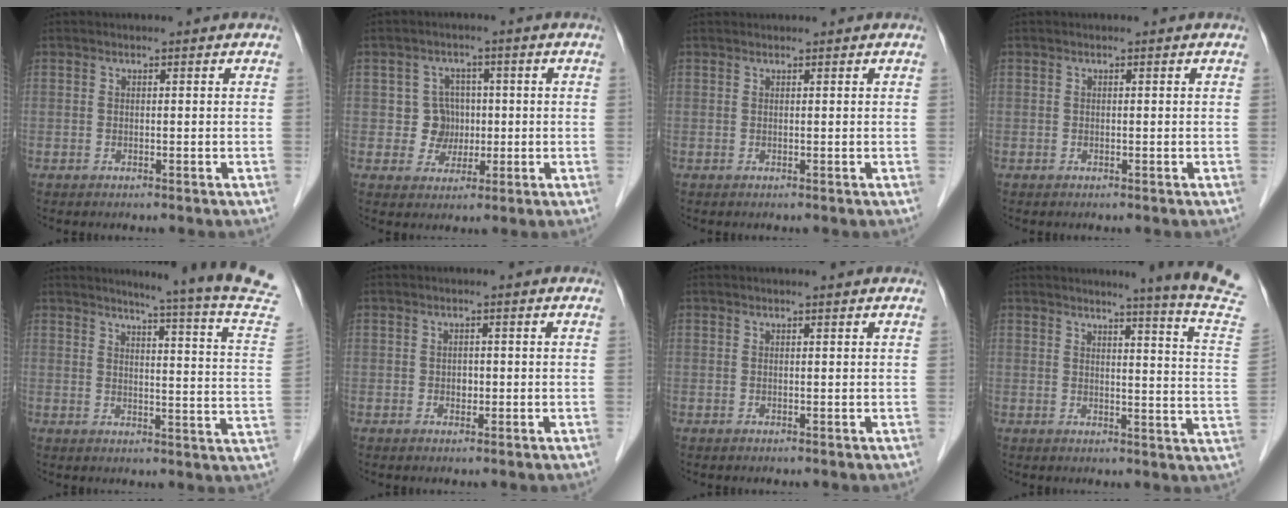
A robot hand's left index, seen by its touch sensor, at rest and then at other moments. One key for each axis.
{"total": 4.6, "fx": 0.0, "fy": 4.5, "fz": 0.5, "tx": -0.004, "ty": 0.010, "tz": 0.004}
{"total": 1.0, "fx": 1.0, "fy": 0.0, "fz": 0.2, "tx": -0.004, "ty": 0.021, "tz": 0.022}
{"total": 0.0}
{"total": 18.2, "fx": 16.5, "fy": -2.9, "fz": 7.1, "tx": -0.101, "ty": -0.108, "tz": 0.177}
{"total": 1.2, "fx": -0.2, "fy": 1.0, "fz": 0.7, "tx": -0.012, "ty": 0.002, "tz": -0.001}
{"total": 0.9, "fx": 0.7, "fy": -0.1, "fz": 0.5, "tx": -0.009, "ty": 0.005, "tz": 0.014}
{"total": 13.1, "fx": 11.6, "fy": -2.8, "fz": 5.2, "tx": -0.069, "ty": -0.094, "tz": 0.114}